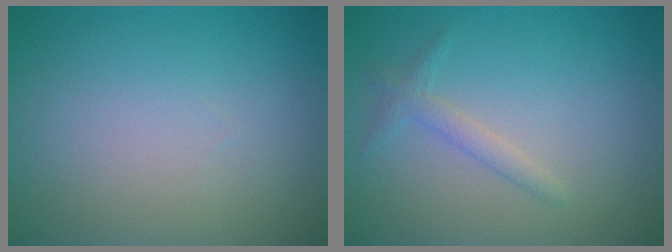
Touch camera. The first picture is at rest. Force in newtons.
{"total": 1.4, "press": 1.4, "slide": 0.1}